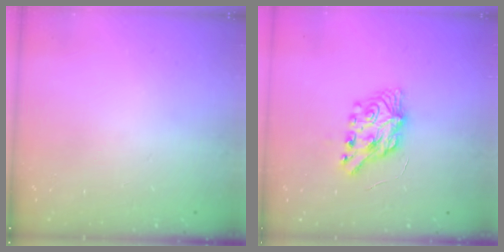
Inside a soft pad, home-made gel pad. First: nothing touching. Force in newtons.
{"total": 8.3, "press": 8.2, "slide": 0.4}